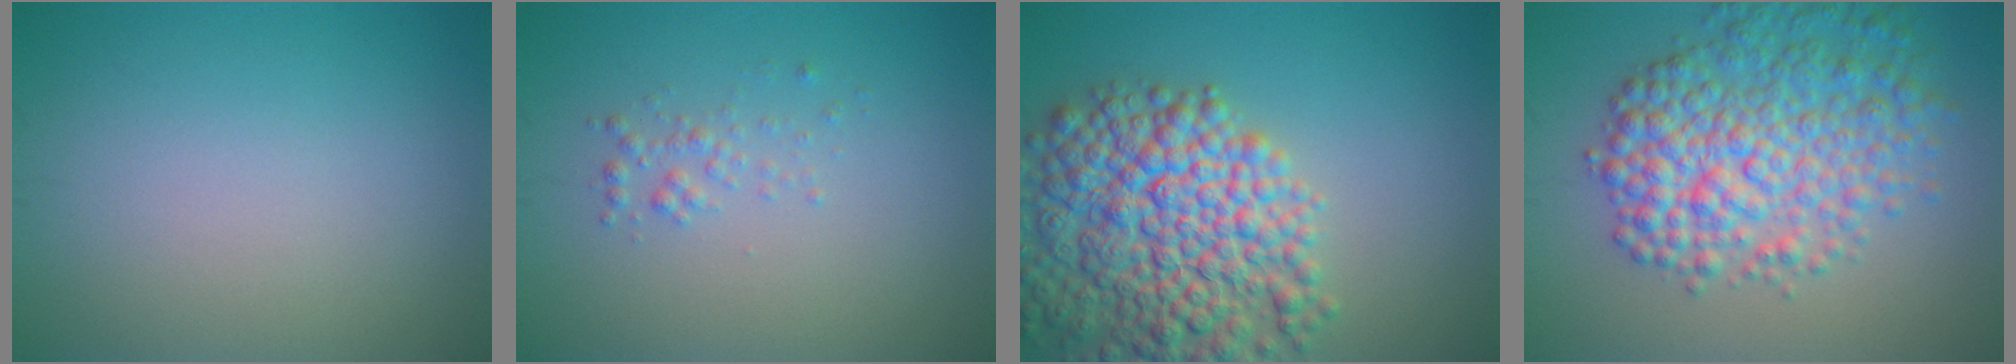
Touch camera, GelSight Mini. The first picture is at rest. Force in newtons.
{"total": 1.1, "press": 1.1, "slide": 0.1}
{"total": 10.3, "press": 10.3, "slide": 0.5}
{"total": 7.8, "press": 7.8, "slide": 0.1}